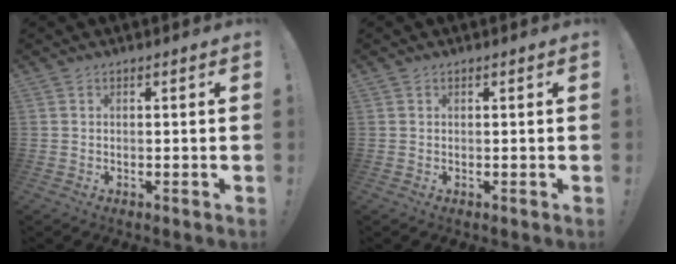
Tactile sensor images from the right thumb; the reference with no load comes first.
{"total": 0.0}